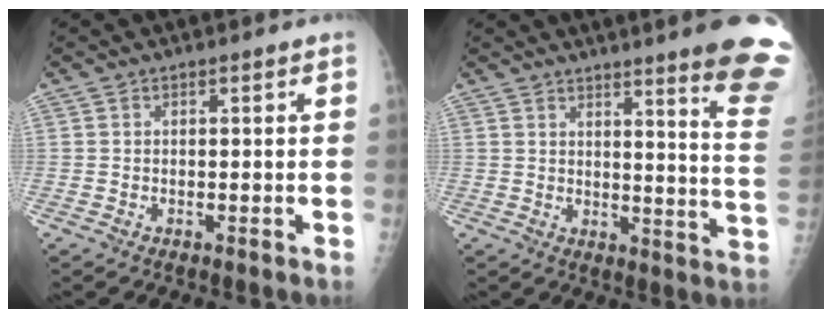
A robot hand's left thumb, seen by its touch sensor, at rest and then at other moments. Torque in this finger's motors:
{"motor_torque": [4.47, 0.53, 1.58, -1.17, 0.34]}